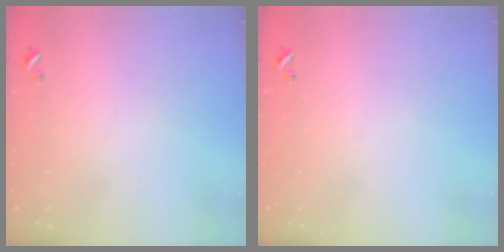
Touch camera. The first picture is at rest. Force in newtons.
{"total": 0.0}